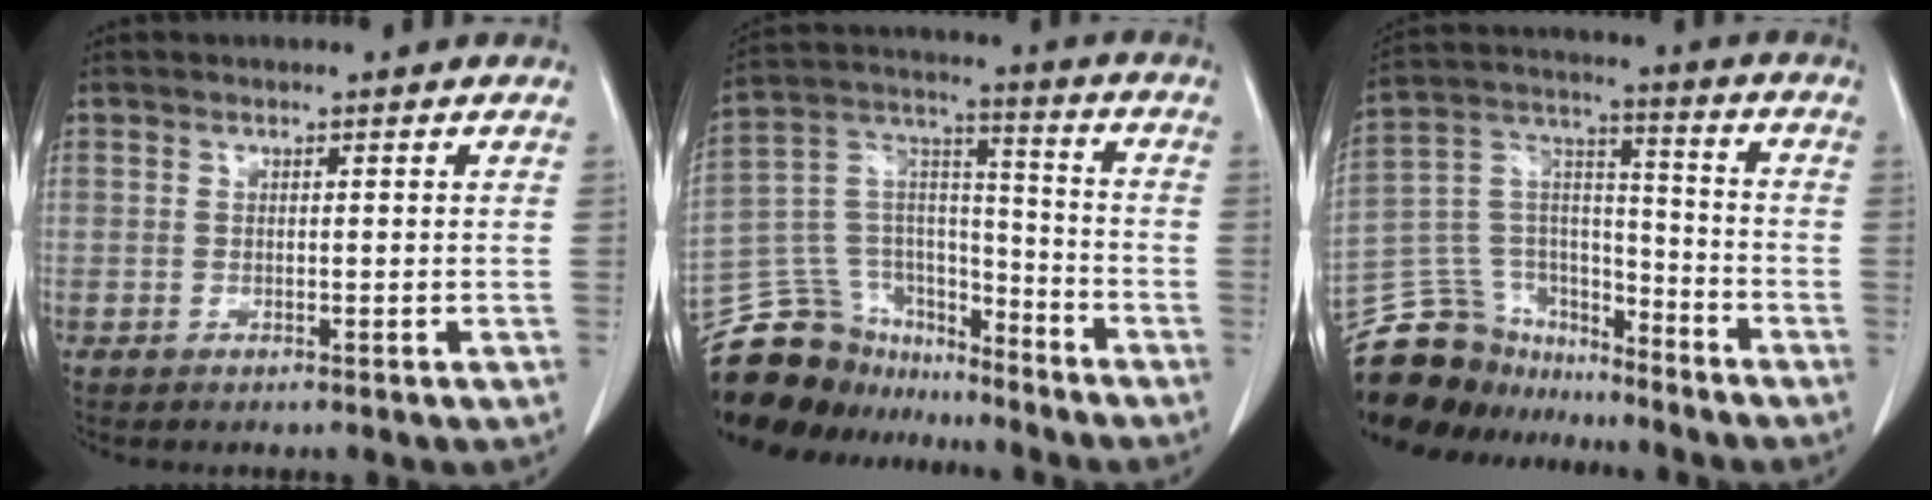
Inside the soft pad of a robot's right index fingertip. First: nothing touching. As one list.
[{"total": 18.6, "force": [-16.6, 7.6, 3.8], "torque": [-0.076, 0.066, -0.277]}, {"total": 17.3, "force": [-15.3, 7.3, 3.1], "torque": [-0.066, 0.066, -0.261]}]